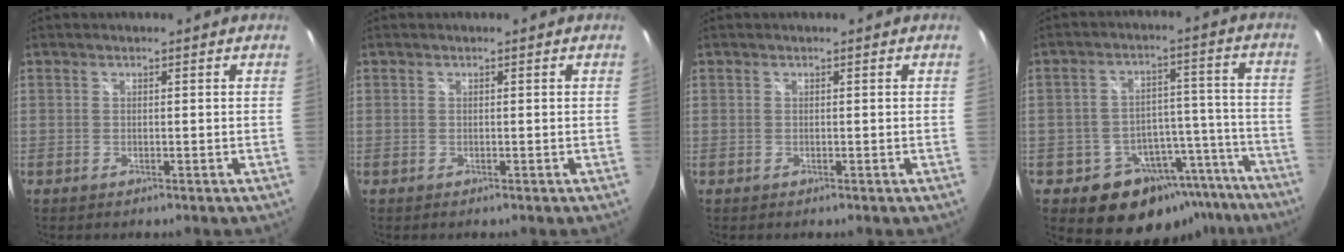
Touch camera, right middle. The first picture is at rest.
{"total": 0.0}
{"total": 0.0}
{"total": 16.3, "force": [-11.4, 10.5, 5.0], "torque": [-0.087, 0.057, -0.127]}